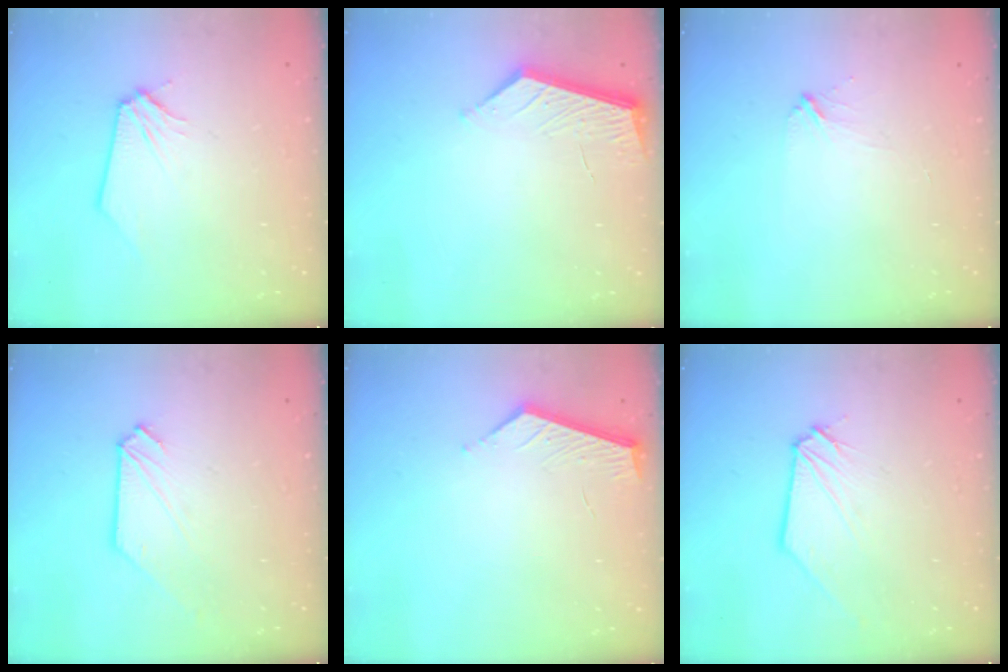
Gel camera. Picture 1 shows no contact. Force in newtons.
{"total": 5.1, "press": 5.0, "slide": 0.6}
{"total": 2.1, "press": 2.1, "slide": 0.1}
{"total": 0.7, "press": 0.7, "slide": 0.1}
{"total": 4.5, "press": 4.5, "slide": 0.2}
{"total": 0.6, "press": 0.6, "slide": 0.0}